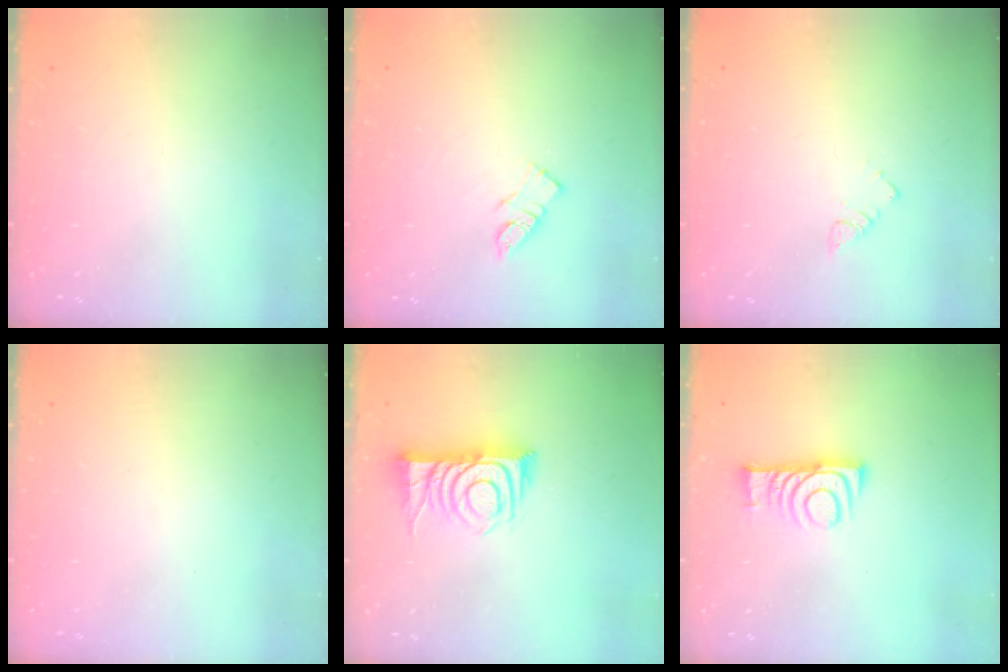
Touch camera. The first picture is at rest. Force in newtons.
{"total": 7.5, "press": 7.4, "slide": 0.4}
{"total": 3.4, "press": 3.4, "slide": 0.5}
{"total": 0.0}
{"total": 11.9, "press": 11.9, "slide": 0.6}
{"total": 8.8, "press": 8.8, "slide": 0.1}